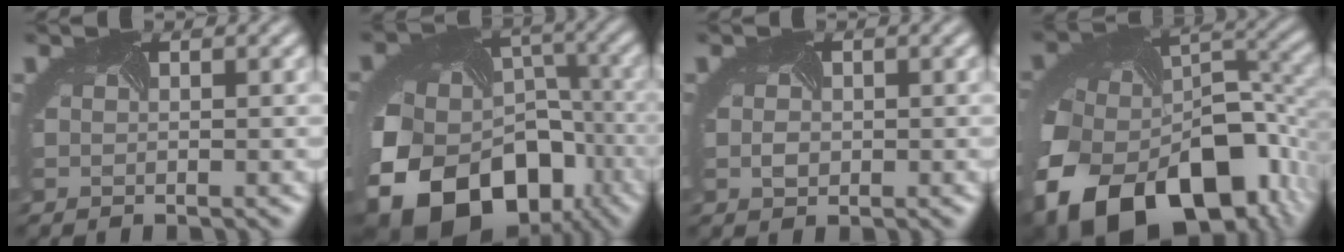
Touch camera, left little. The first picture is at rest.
{"total": 18.0, "force": [-7.7, 12.8, 10.1], "torque": [-0.214, -0.040, -0.108]}
{"total": 1.1, "force": [-0.3, 0.9, 0.5], "torque": [-0.016, -0.002, -0.003]}
{"total": 19.4, "force": [-9.6, 12.3, 11.5], "torque": [-0.253, -0.059, -0.123]}